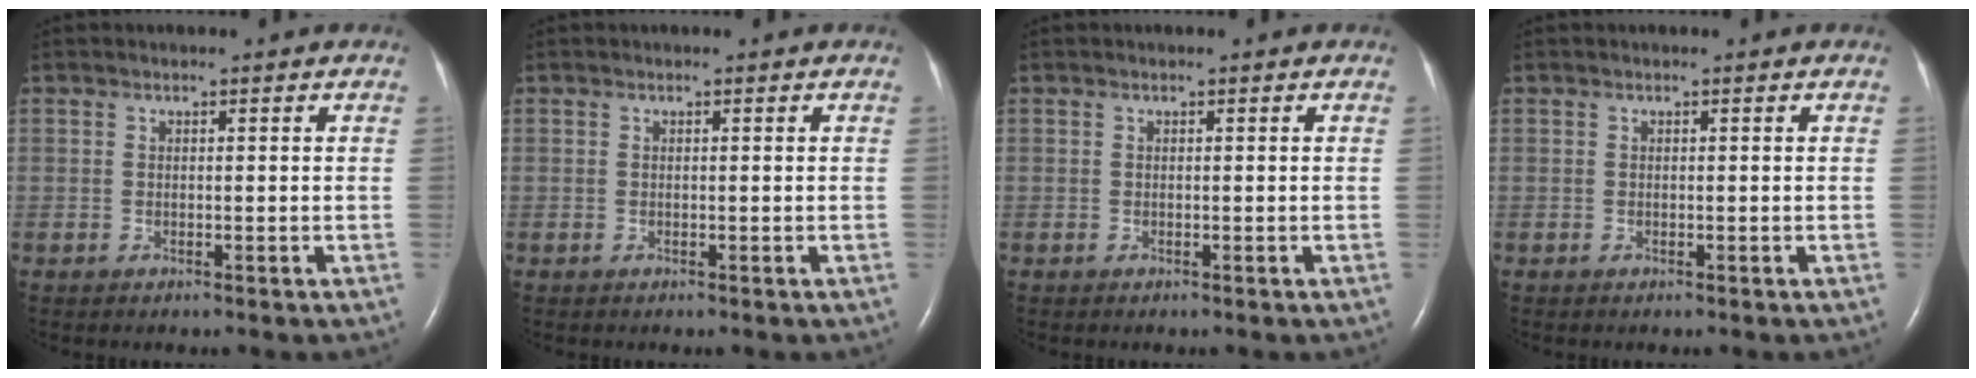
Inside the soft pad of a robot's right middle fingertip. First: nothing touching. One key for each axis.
{"total": 0.0}
{"total": 0.0}
{"total": 0.0}